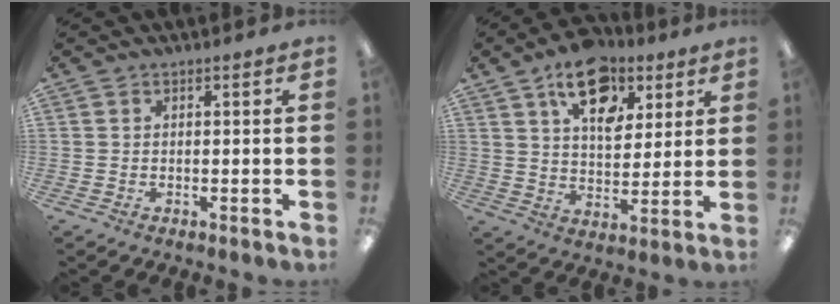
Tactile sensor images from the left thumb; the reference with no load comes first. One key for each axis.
{"total": 14.7, "fx": 8.4, "fy": 8.6, "fz": 8.5, "tx": -0.116, "ty": -0.030, "tz": 0.147}